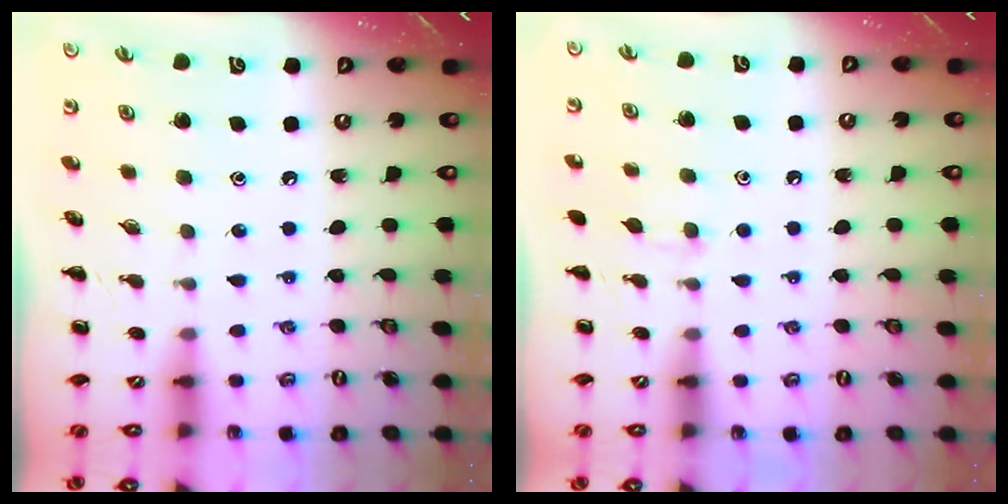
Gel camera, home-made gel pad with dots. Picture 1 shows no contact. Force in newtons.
{"total": 4.7, "press": 4.3, "slide": 1.8}